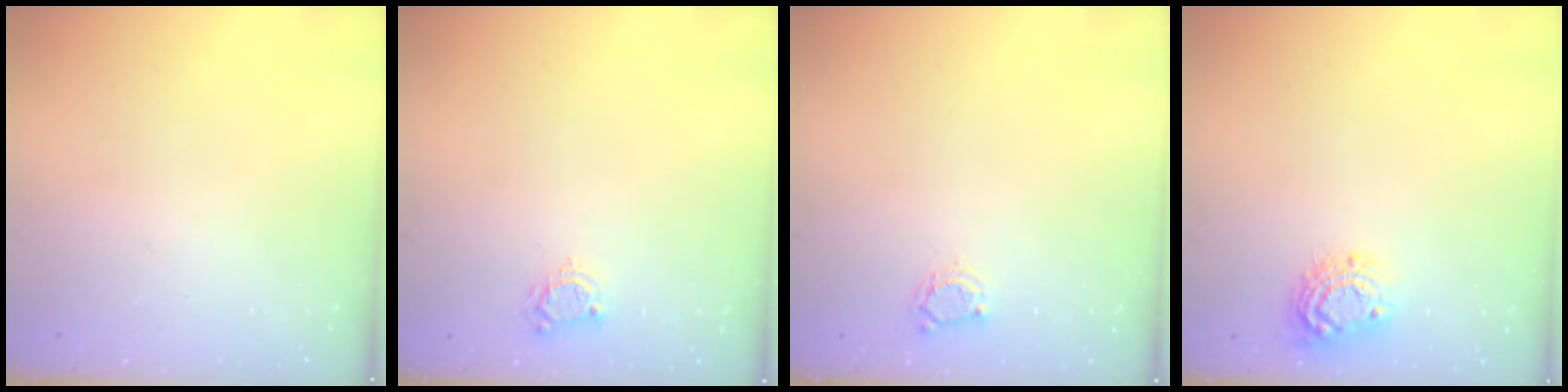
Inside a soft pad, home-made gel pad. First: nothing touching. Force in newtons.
{"total": 4.3, "press": 4.3, "slide": 0.4}
{"total": 3.2, "press": 3.2, "slide": 0.4}
{"total": 9.9, "press": 9.9, "slide": 0.7}